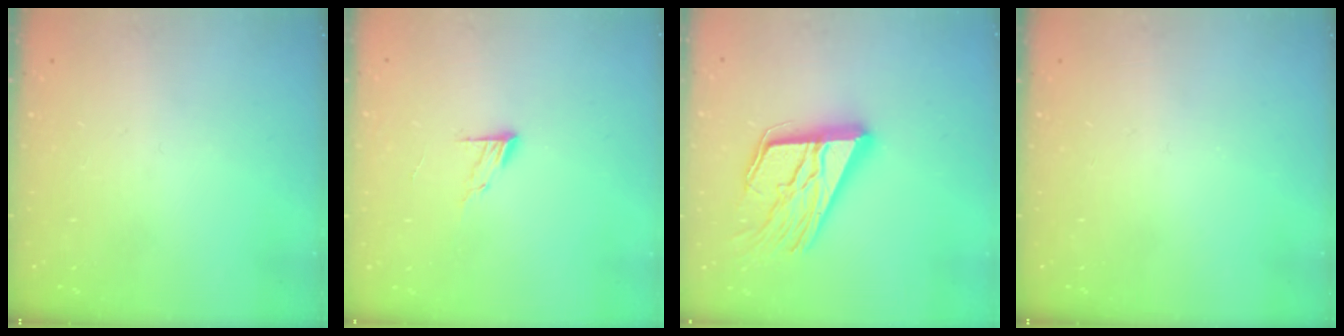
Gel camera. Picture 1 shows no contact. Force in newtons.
{"total": 7.9, "press": 7.9, "slide": 0.7}
{"total": 20.2, "press": 20.0, "slide": 2.6}
{"total": 0.0}